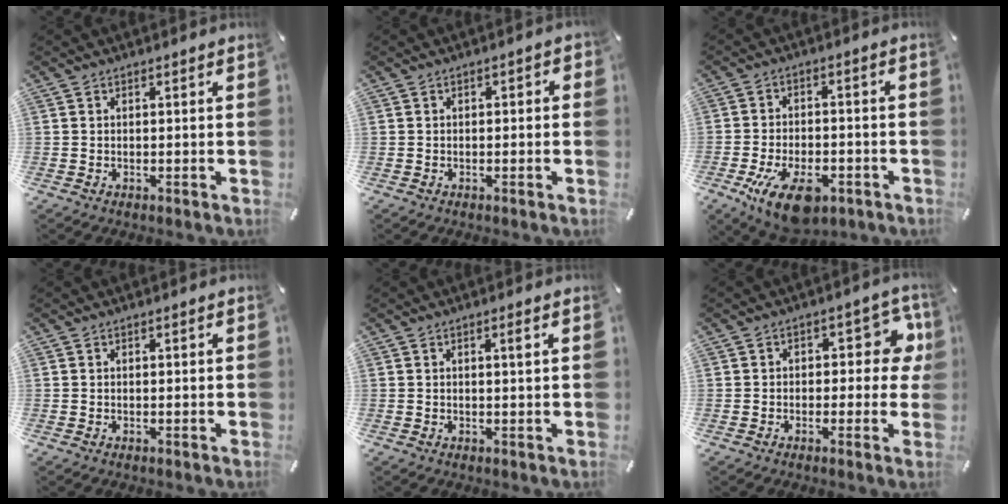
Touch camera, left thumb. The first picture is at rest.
{"total": 1.3, "force": [-0.8, 0.7, 0.7], "torque": [-0.012, 0.005, -0.017]}
{"total": 12.3, "force": [-5.8, 6.5, 8.7], "torque": [-0.153, 0.020, -0.096]}
{"total": 0.0}
{"total": 1.6, "force": [0.5, 0.1, 1.5], "torque": [-0.023, -0.003, 0.006]}
{"total": 8.5, "force": [1.4, 5.2, 6.6], "torque": [-0.075, -0.005, 0.019]}